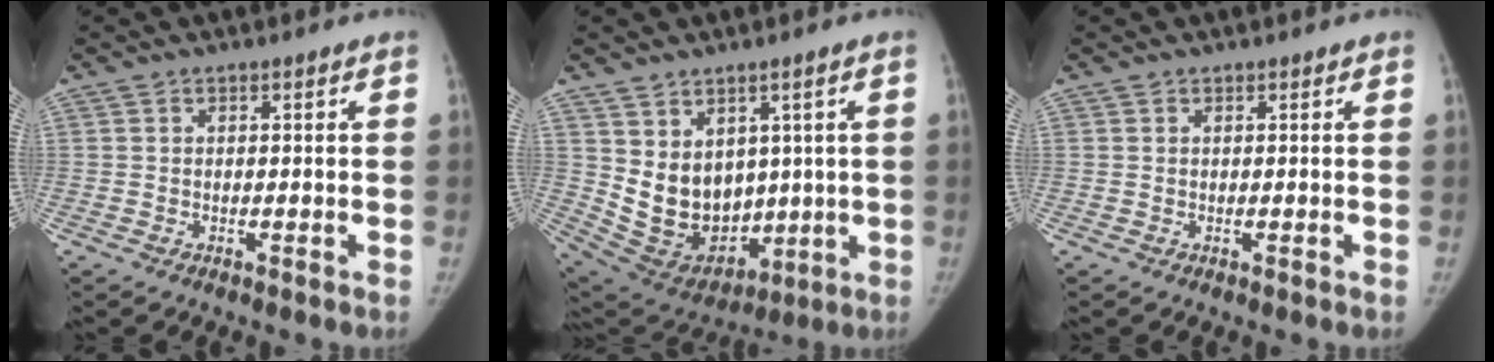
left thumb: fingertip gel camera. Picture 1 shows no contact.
{"total": 13.0, "force": [1.8, 10.1, 8.0], "torque": [-0.095, -0.015, 0.076]}
{"total": 0.0}